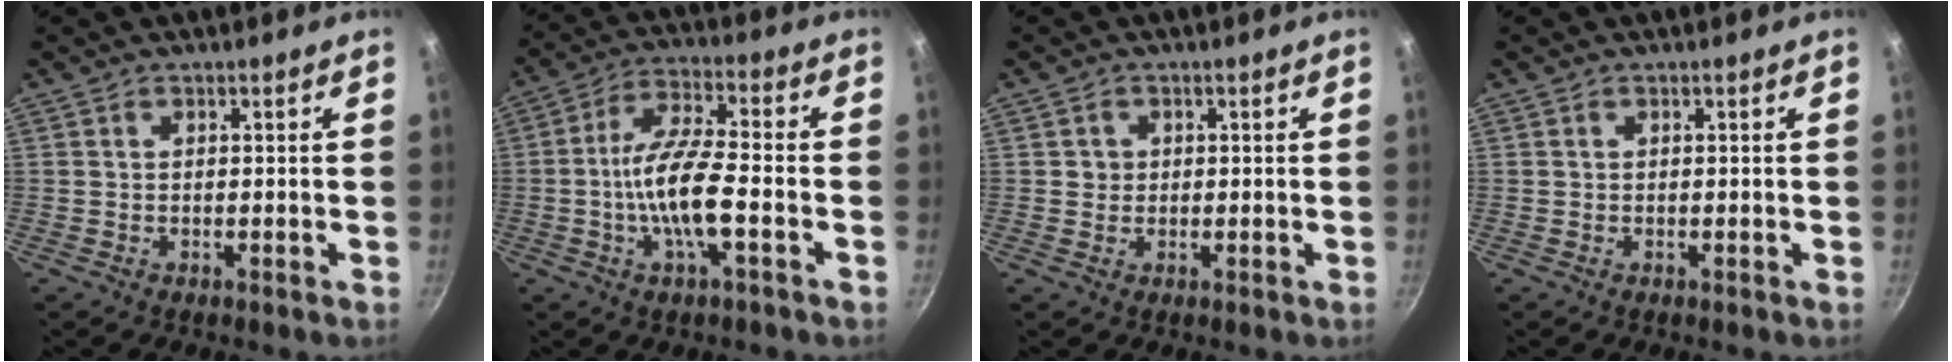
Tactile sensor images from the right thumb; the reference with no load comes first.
{"total": 11.4, "force": [-3.0, 2.9, 10.6], "torque": [-0.202, 0.028, -0.063]}
{"total": 1.7, "force": [0.2, 1.7, 0.4], "torque": [0.004, 0.003, 0.002]}
{"total": 0.0}